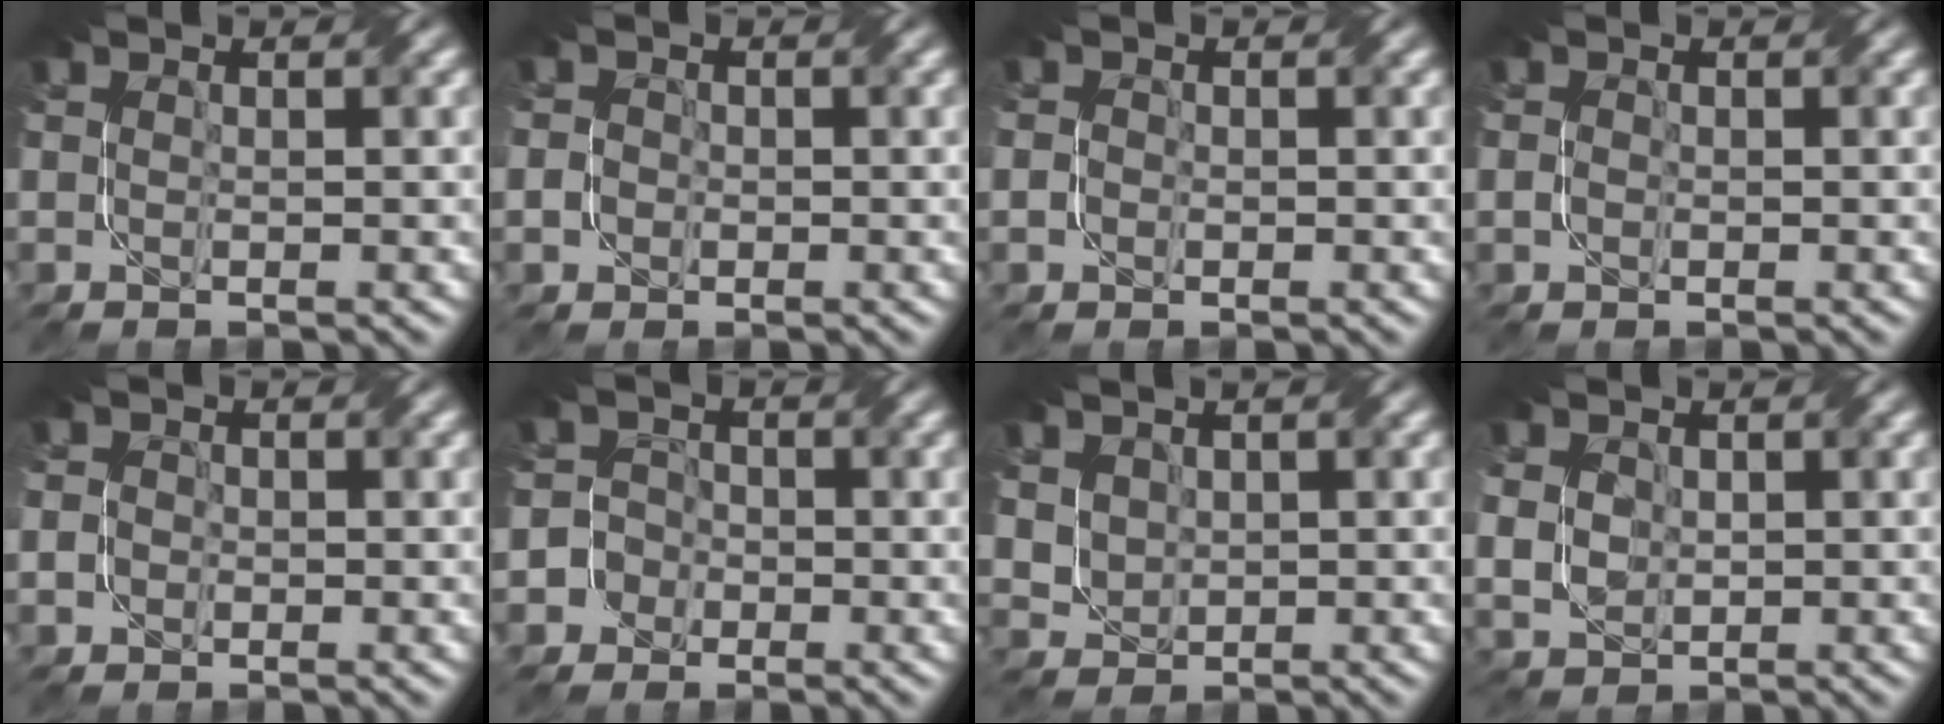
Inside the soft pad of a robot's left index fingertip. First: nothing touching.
{"total": 1.9, "force": [-0.3, 1.6, 0.8], "torque": [0.000, 0.011, -0.023]}
{"total": 0.8, "force": [-0.5, 0.6, 0.3], "torque": [-0.007, 0.000, -0.012]}
{"total": 0.7, "force": [-0.6, 0.1, 0.1], "torque": [0.001, 0.000, -0.016]}
{"total": 1.7, "force": [-0.3, 1.5, 0.8], "torque": [-0.005, 0.008, -0.023]}
{"total": 4.3, "force": [-2.4, 3.6, 0.1], "torque": [0.016, 0.009, -0.064]}
{"total": 2.9, "force": [1.4, 2.3, 1.3], "torque": [-0.061, 0.002, 0.050]}
{"total": 3.4, "force": [1.0, 2.7, 1.8], "torque": [-0.071, 0.010, 0.022]}